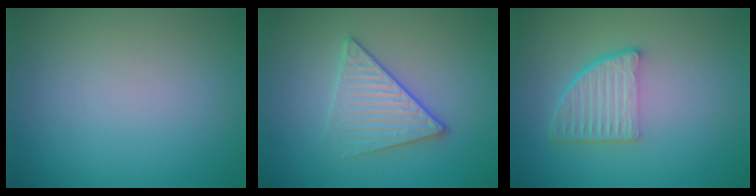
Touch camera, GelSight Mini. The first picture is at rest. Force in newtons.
{"total": 3.4, "press": 3.1, "slide": 1.3}
{"total": 4.7, "press": 3.3, "slide": 3.3}